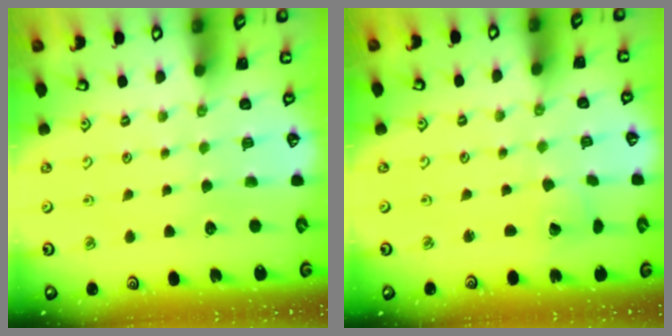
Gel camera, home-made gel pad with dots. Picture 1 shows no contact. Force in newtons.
{"total": 1.9, "press": 1.9, "slide": 0.0}